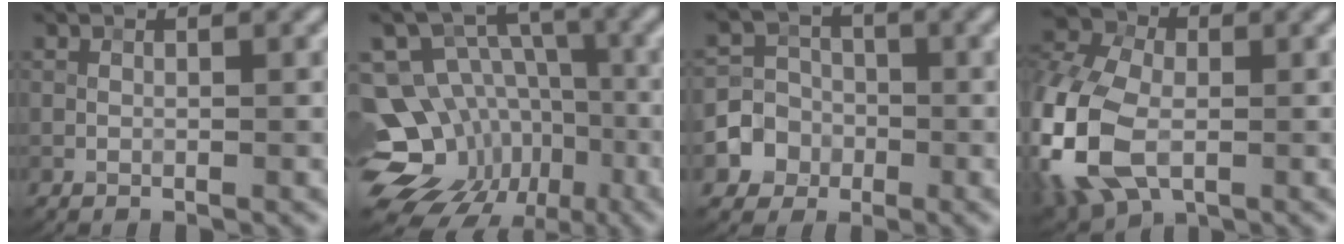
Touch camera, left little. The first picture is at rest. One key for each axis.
{"total": 15.1, "fx": -6.2, "fy": 12.4, "fz": 6.0, "tx": -0.119, "ty": -0.011, "tz": -0.106}
{"total": 4.1, "fx": -1.5, "fy": 3.8, "fz": 0.7, "tx": 0.014, "ty": 0.008, "tz": -0.042}
{"total": 12.5, "fx": -2.4, "fy": 8.6, "fz": 8.9, "tx": -0.196, "ty": -0.010, "tz": -0.048}